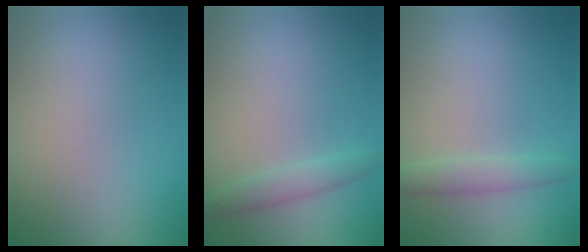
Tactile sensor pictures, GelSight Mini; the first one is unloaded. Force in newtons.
{"total": 1.6, "press": 1.6, "slide": 0.0}
{"total": 1.9, "press": 1.8, "slide": 0.1}